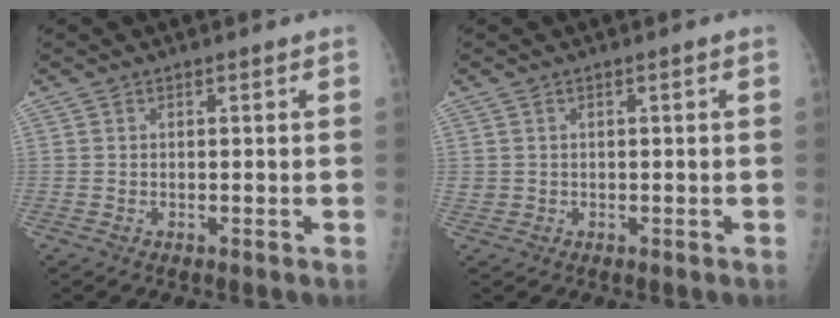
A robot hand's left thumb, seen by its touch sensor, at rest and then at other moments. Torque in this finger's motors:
{"motor_torque": [-0.02, 0.25, 0.15, 0.07, 0.00]}